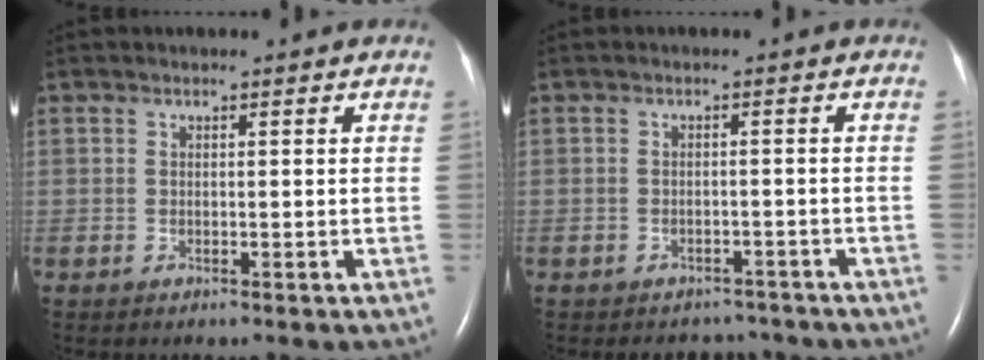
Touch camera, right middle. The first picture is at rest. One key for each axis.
{"total": 4.5, "fx": -4.0, "fy": 2.1, "fz": 0.0, "tx": -0.002, "ty": 0.011, "tz": -0.046}